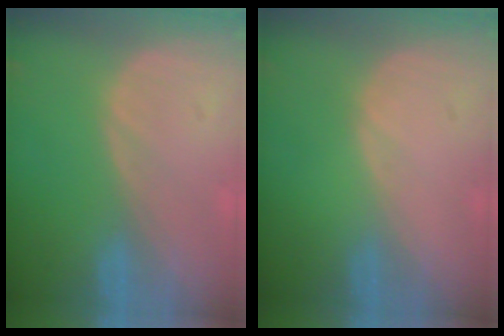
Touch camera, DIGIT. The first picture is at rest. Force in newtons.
{"total": 0.0}